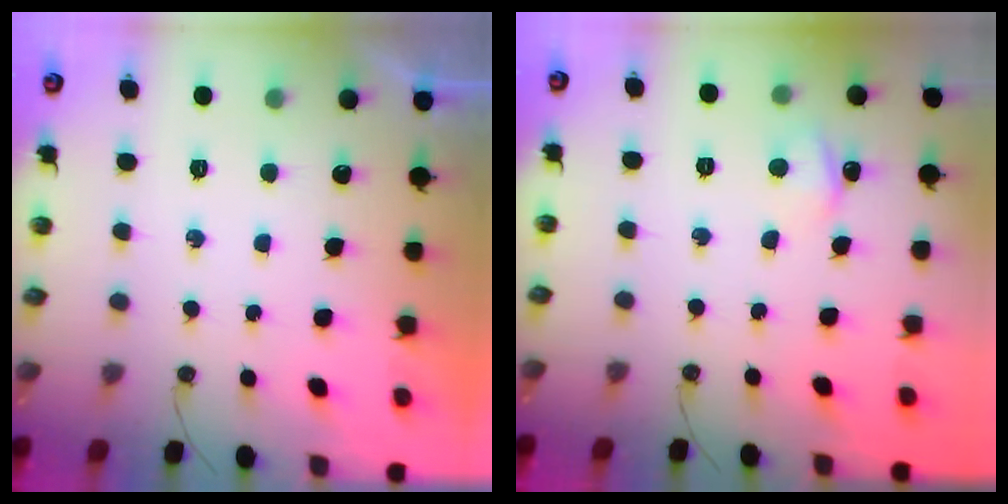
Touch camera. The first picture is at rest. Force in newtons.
{"total": 2.9, "press": 2.8, "slide": 0.3}